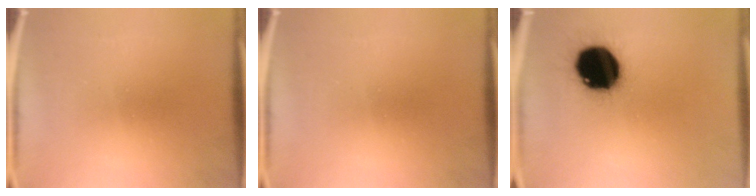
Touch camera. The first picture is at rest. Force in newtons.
{"total": 0.0}
{"total": 19.8}